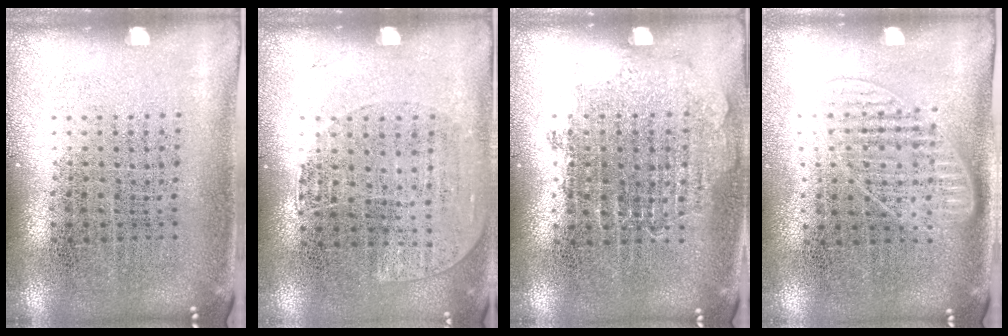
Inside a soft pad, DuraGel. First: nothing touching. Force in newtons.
{"total": 1.2, "press": 0.9, "slide": 0.7}
{"total": 0.8, "press": 0.8, "slide": 0.3}
{"total": 1.2, "press": 1.1, "slide": 0.6}